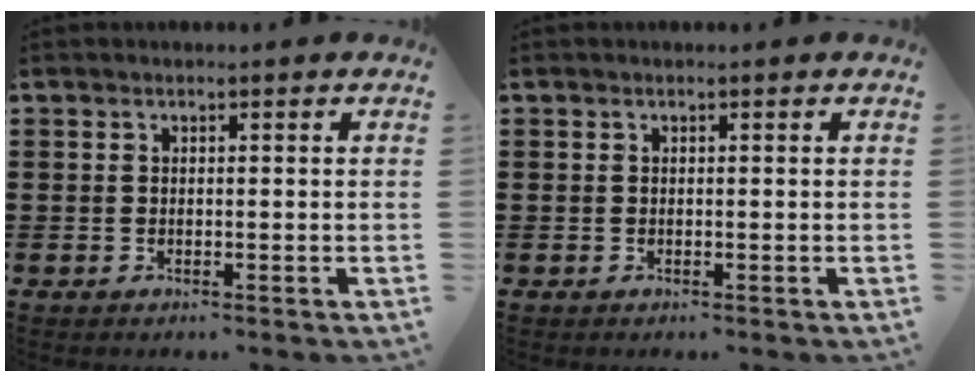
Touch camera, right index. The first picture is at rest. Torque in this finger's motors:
{"motor_torque": [1.59, 0.54, 0.01, 0.01]}